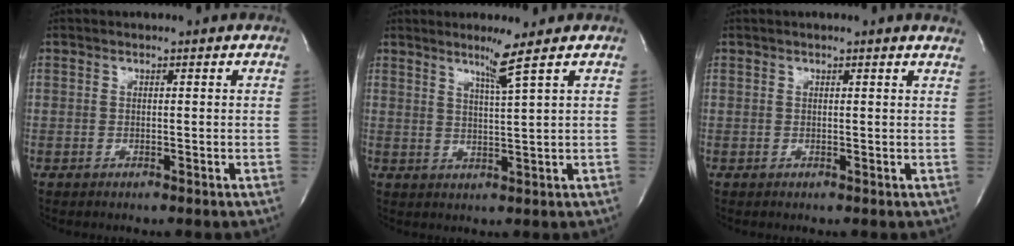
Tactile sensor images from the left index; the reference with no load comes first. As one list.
[{"total": 3.8, "force": [2.5, -1.6, 2.4], "torque": [-0.047, -0.015, 0.049]}, {"total": 2.8, "force": [2.4, -0.1, 1.3], "torque": [-0.019, -0.001, 0.014]}]